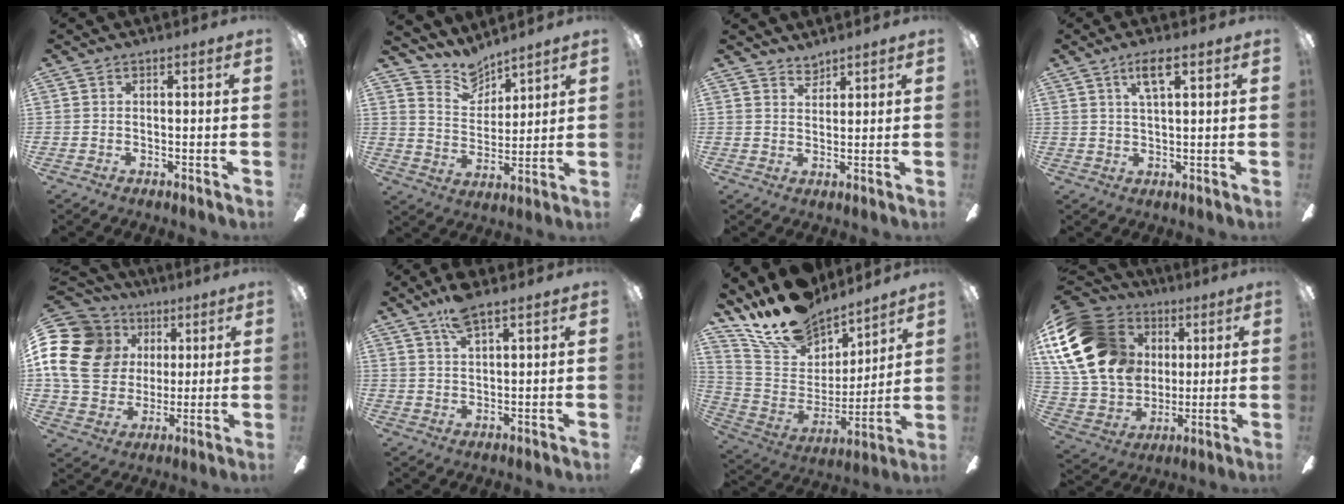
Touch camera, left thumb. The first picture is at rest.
{"total": 7.8, "force": [7.2, 2.9, 0.7], "torque": [-0.023, -0.054, 0.134]}
{"total": 3.1, "force": [3.0, 0.9, -0.1], "torque": [0.006, -0.019, 0.056]}
{"total": 5.5, "force": [2.9, 1.6, 4.4], "torque": [-0.085, 0.000, 0.047]}
{"total": 19.6, "force": [4.9, 16.3, 9.8], "torque": [-0.198, -0.003, 0.098]}
{"total": 6.8, "force": [4.9, 1.9, 4.3], "torque": [-0.086, -0.013, 0.087]}
{"total": 18.6, "force": [16.1, 7.6, 5.4], "torque": [-0.122, -0.122, 0.295]}
{"total": 23.2, "force": [6.5, 18.1, 13.1], "torque": [-0.272, -0.005, 0.127]}